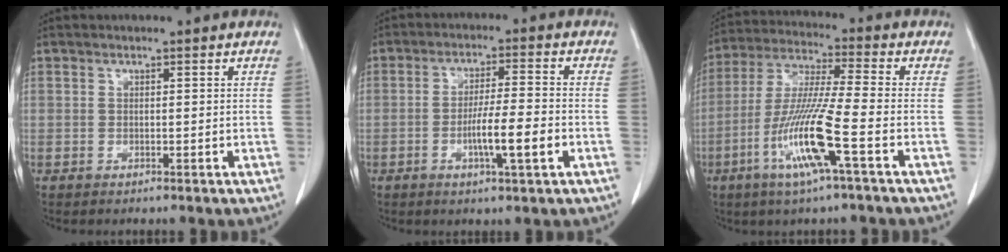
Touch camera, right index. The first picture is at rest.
{"total": 7.4, "force": [-2.5, 0.2, 7.0], "torque": [-0.121, -0.004, -0.043]}
{"total": 12.9, "force": [-5.1, -0.6, 11.8], "torque": [-0.243, -0.013, -0.103]}